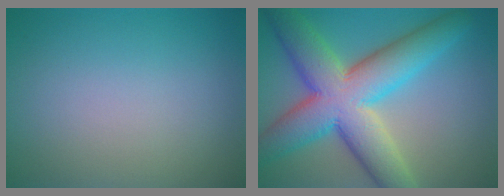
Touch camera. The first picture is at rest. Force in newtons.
{"total": 11.6, "press": 11.6, "slide": 0.5}